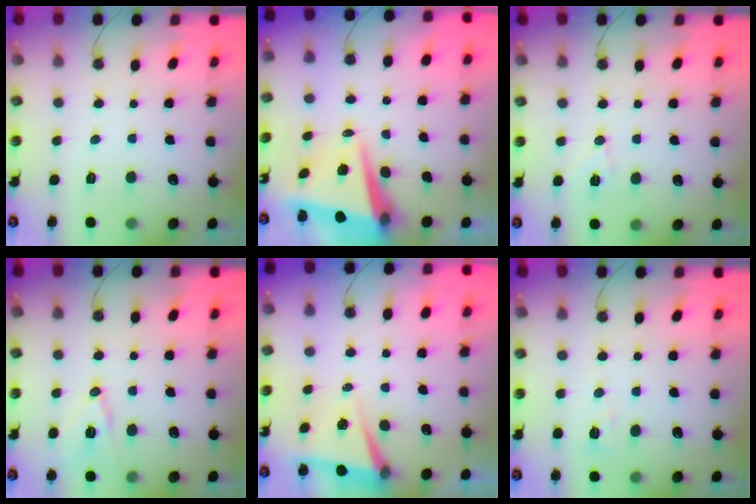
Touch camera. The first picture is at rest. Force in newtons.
{"total": 6.8, "press": 6.4, "slide": 2.5}
{"total": 6.6, "press": 6.2, "slide": 2.3}
{"total": 11.2, "press": 10.7, "slide": 3.3}
{"total": 5.2, "press": 2.7, "slide": 4.5}
{"total": 6.3, "press": 6.0, "slide": 1.9}